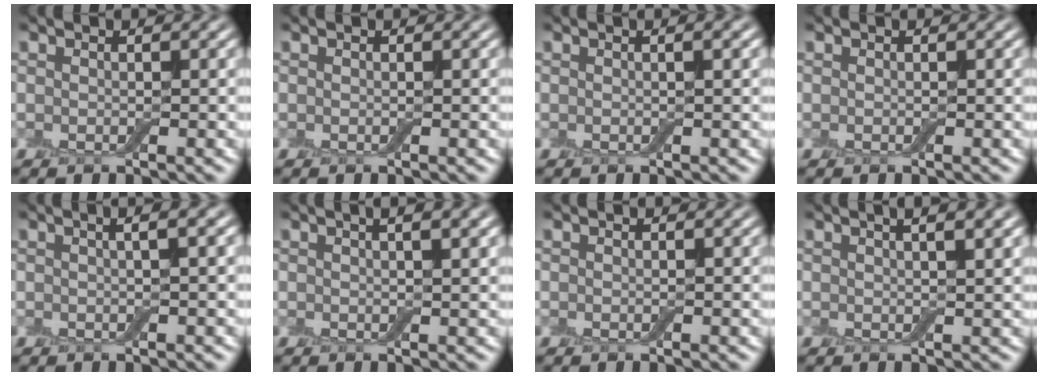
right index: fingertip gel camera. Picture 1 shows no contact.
{"total": 0.0}
{"total": 1.2, "force": [0.4, 0.2, 1.1], "torque": [-0.017, 0.004, 0.001]}
{"total": 0.0}
{"total": 3.9, "force": [1.4, 1.6, 3.2], "torque": [-0.020, 0.013, -0.008]}
{"total": 3.7, "force": [1.8, 1.3, 3.0], "torque": [-0.019, 0.008, 0.009]}
{"total": 0.0}
{"total": 4.9, "force": [2.5, 1.9, 3.8], "torque": [-0.025, 0.021, 0.007]}